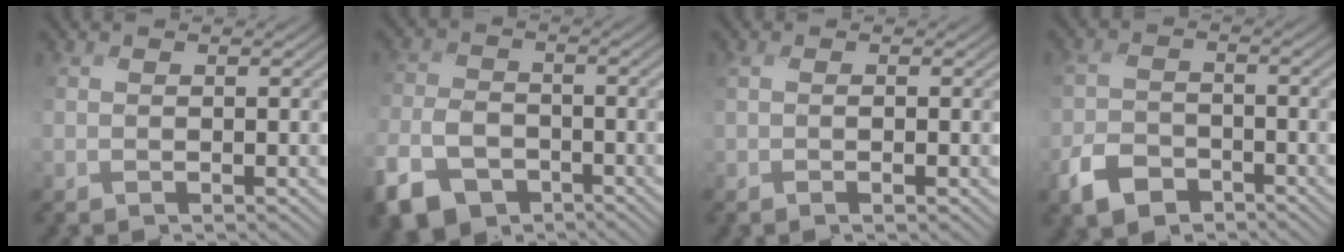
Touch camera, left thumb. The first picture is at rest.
{"total": 8.3, "force": [-5.2, 5.2, 3.9], "torque": [-0.097, -0.015, -0.109]}
{"total": 2.0, "force": [-0.2, 0.3, 1.9], "torque": [-0.042, -0.002, -0.004]}
{"total": 4.8, "force": [-3.2, 2.8, 2.2], "torque": [-0.050, -0.006, -0.070]}